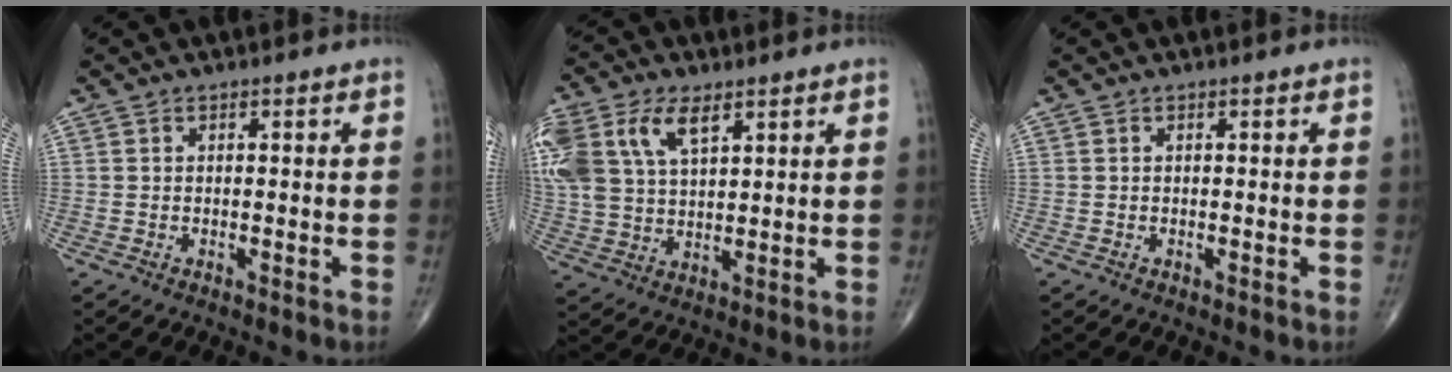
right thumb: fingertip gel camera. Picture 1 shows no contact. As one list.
[{"total": 17.3, "force": [7.7, 10.2, 11.7], "torque": [-0.282, 0.009, 0.149]}, {"total": 0.0}]